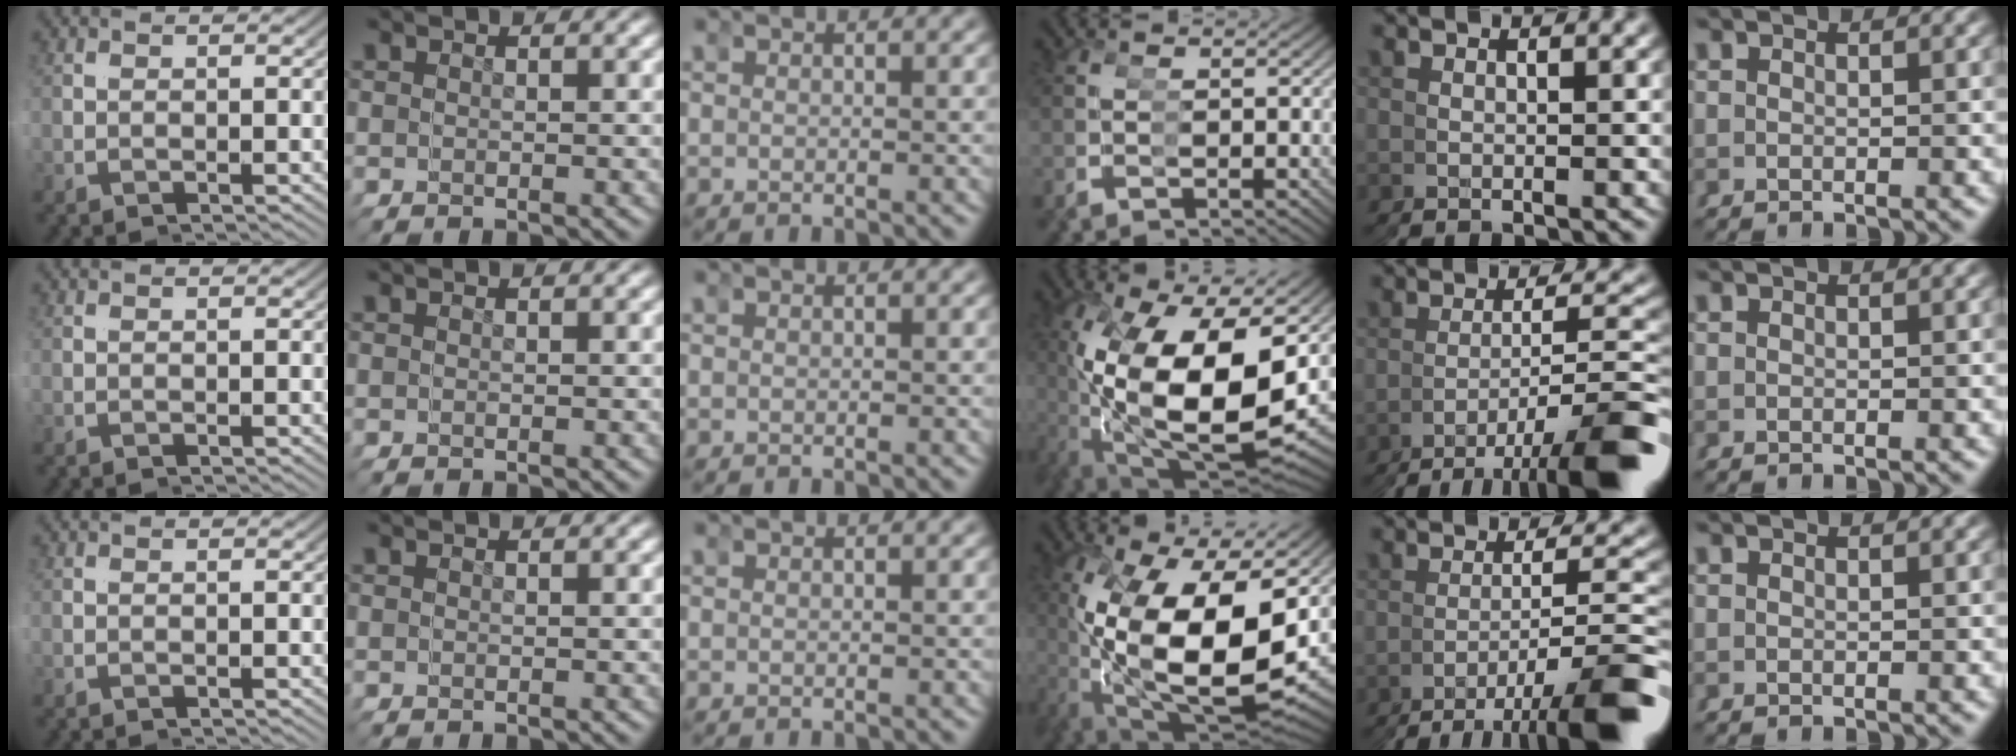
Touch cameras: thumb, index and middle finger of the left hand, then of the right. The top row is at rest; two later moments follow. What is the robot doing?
{"motion": "grasp_and_lifting", "object": "toy banana"}